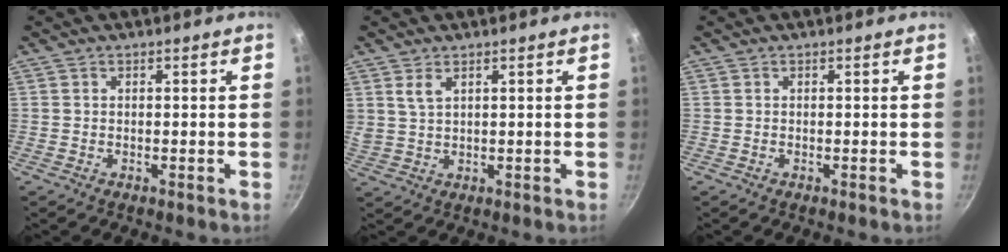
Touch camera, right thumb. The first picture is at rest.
{"total": 3.3, "force": [1.8, 1.7, 2.2], "torque": [-0.042, -0.007, 0.041]}
{"total": 0.0}